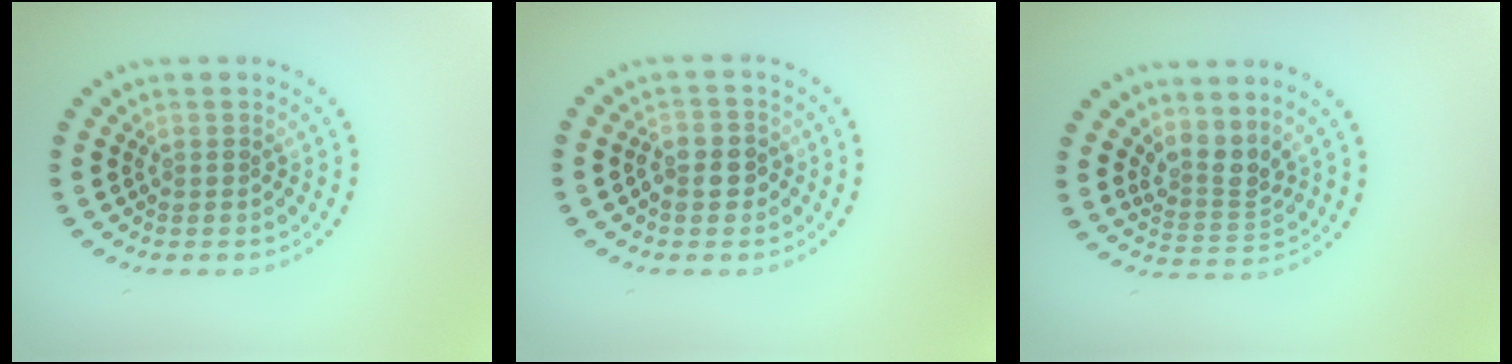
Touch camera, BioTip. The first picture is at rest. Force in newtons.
{"total": 2.1, "press": 2.0, "slide": 0.6}
{"total": 2.8, "press": 2.0, "slide": 2.0}